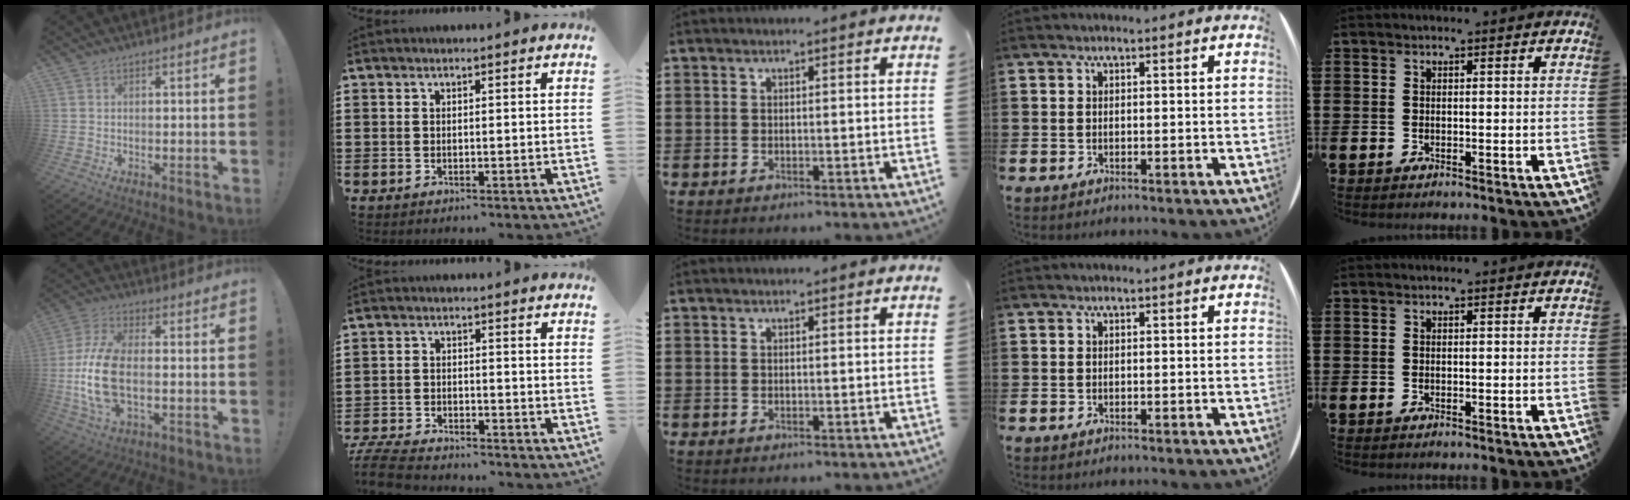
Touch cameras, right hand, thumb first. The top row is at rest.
{"thumb": {"total": 15.7, "force": [-2.3, 8.1, 13.3], "torque": [-0.281, -0.005, -0.035]}, "index": {"total": 5.0, "force": [-4.9, 0.6, 1.0], "torque": [-0.034, -0.001, -0.104]}}